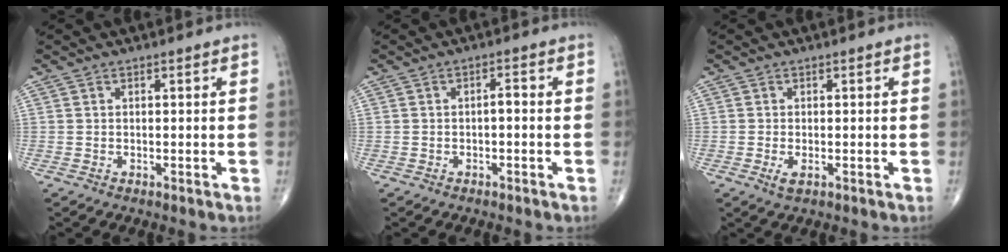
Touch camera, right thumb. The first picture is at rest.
{"total": 1.6, "force": [-0.4, 0.6, 1.4], "torque": [-0.017, 0.009, -0.010]}
{"total": 1.8, "force": [-0.6, 0.8, 1.5], "torque": [-0.033, -0.004, -0.009]}